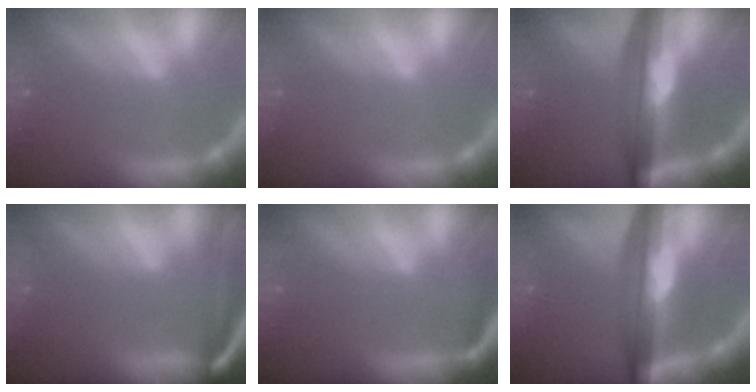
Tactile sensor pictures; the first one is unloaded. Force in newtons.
{"total": 0.0}
{"total": 10.0}
{"total": 8.6}
{"total": 3.5}
{"total": 10.0}